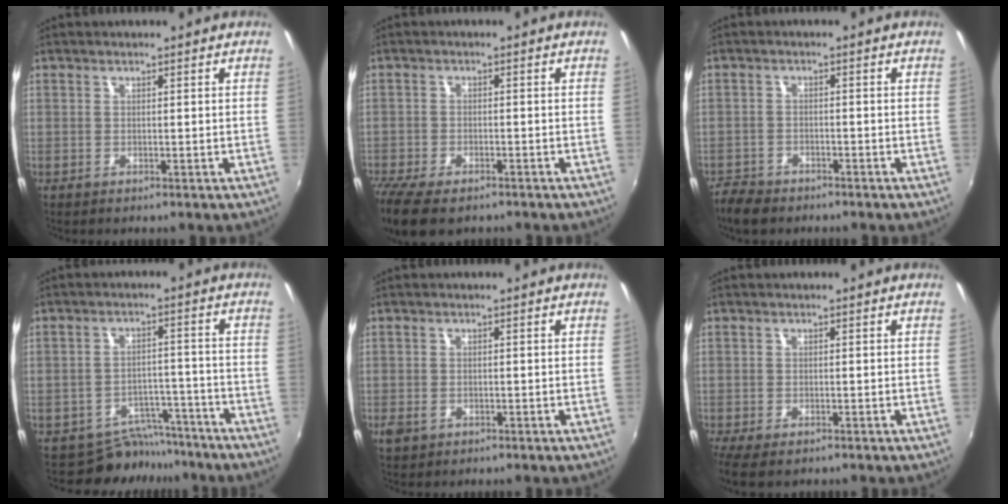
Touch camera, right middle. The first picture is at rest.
{"total": 10.7, "force": [-8.0, 4.0, 5.9], "torque": [-0.149, -0.046, -0.145]}
{"total": 5.3, "force": [-4.5, 2.4, 1.5], "torque": [-0.053, -0.007, -0.084]}
{"total": 8.7, "force": [-7.9, 3.7, 0.2], "torque": [-0.004, 0.031, -0.107]}
{"total": 2.5, "force": [-1.2, 1.8, 1.3], "torque": [-0.025, -0.007, -0.020]}
{"total": 5.2, "force": [-3.5, 1.7, 3.4], "torque": [-0.075, -0.026, -0.057]}